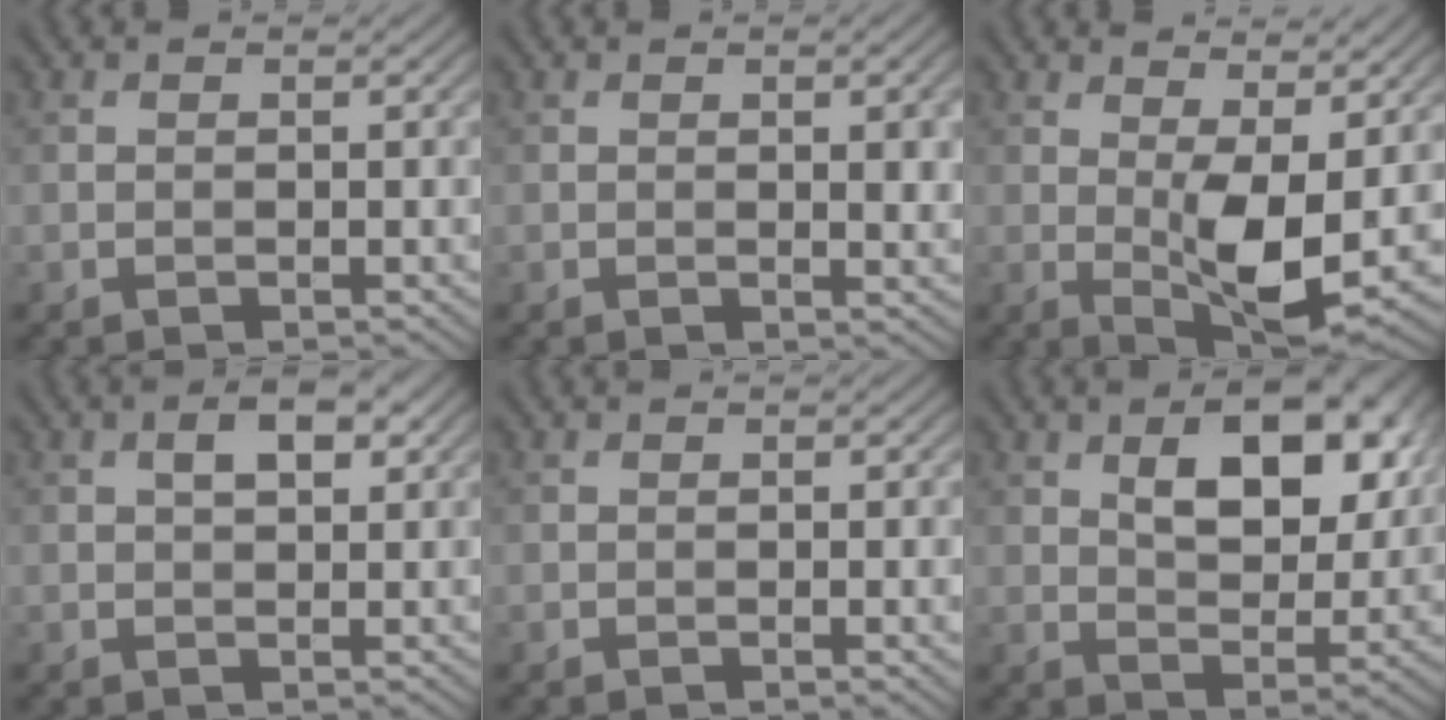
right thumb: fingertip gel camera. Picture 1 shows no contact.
{"total": 3.2, "force": [0.5, 1.1, 3.0], "torque": [-0.044, -0.001, 0.011]}
{"total": 7.5, "force": [0.8, 2.6, 7.0], "torque": [-0.129, -0.006, 0.018]}
{"total": 3.5, "force": [1.3, 1.6, 2.8], "torque": [-0.045, 0.006, 0.019]}
{"total": 1.1, "force": [0.0, 0.2, 1.1], "torque": [-0.015, -0.002, 0.000]}
{"total": 11.1, "force": [4.2, 5.9, 8.5], "torque": [-0.126, 0.001, 0.070]}